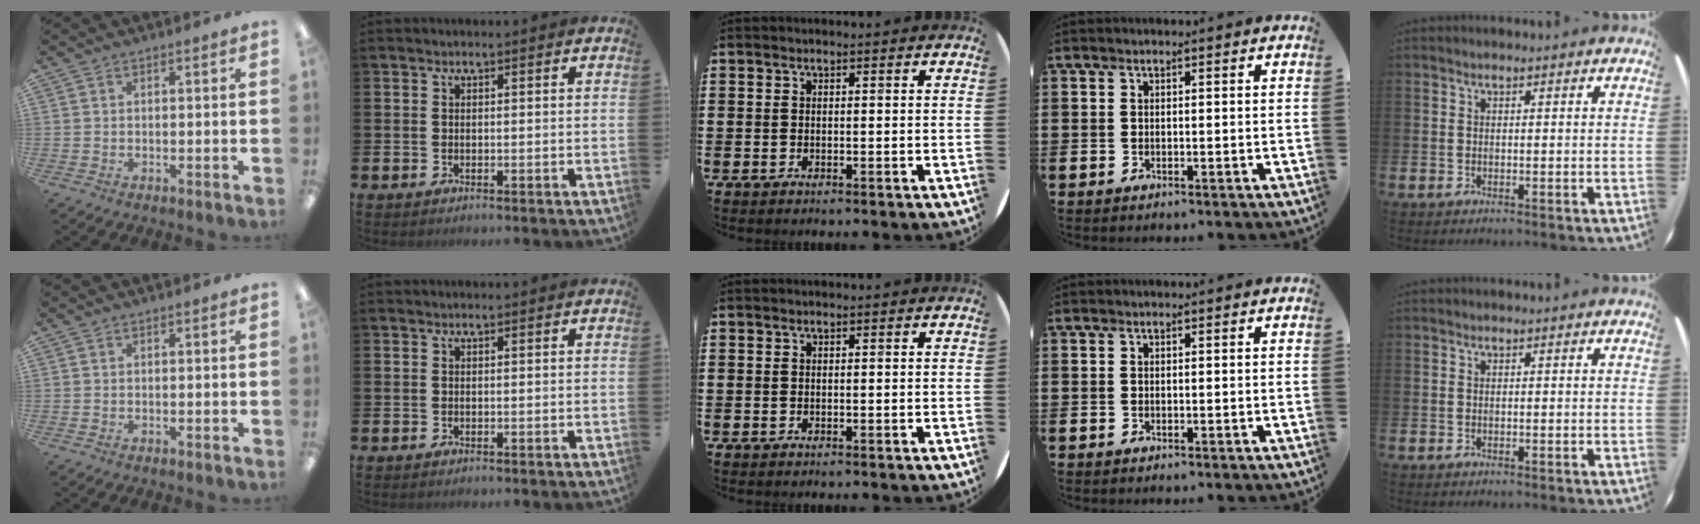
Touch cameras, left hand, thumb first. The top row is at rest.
{}